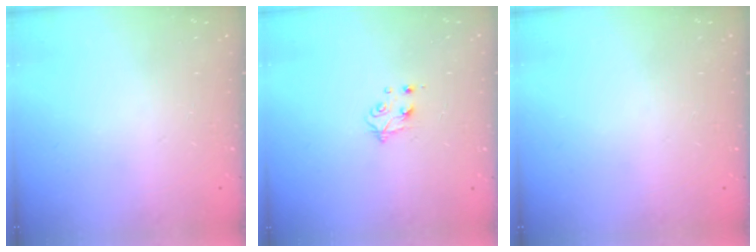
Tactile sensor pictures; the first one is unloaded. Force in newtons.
{"total": 4.7, "press": 4.6, "slide": 0.6}
{"total": 0.0}